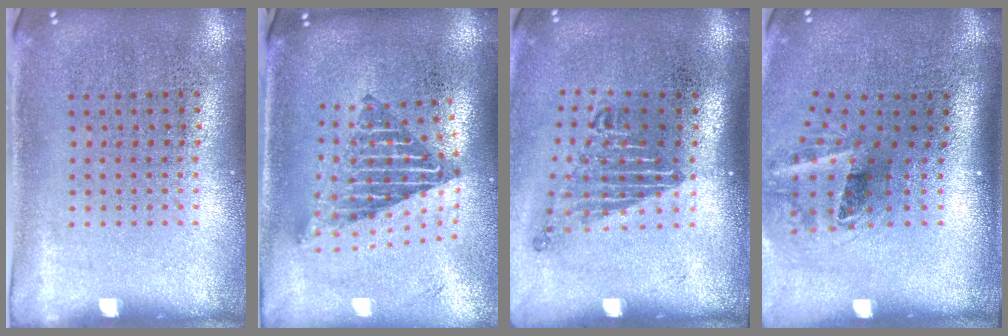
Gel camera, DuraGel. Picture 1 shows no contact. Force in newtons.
{"total": 2.2, "press": 1.6, "slide": 1.6}
{"total": 1.7, "press": 1.2, "slide": 1.3}
{"total": 2.2, "press": 1.3, "slide": 1.7}